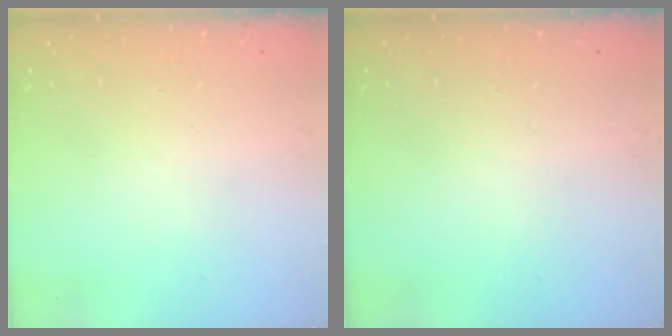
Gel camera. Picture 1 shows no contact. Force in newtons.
{"total": 0.0}